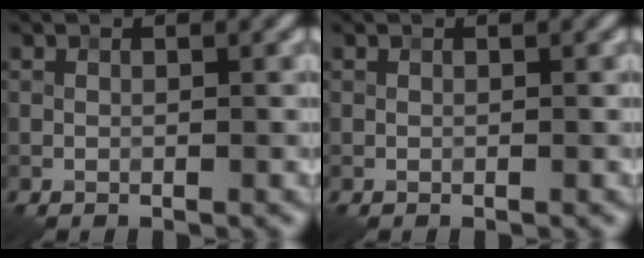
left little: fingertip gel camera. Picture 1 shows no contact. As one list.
[{"total": 0.0}]